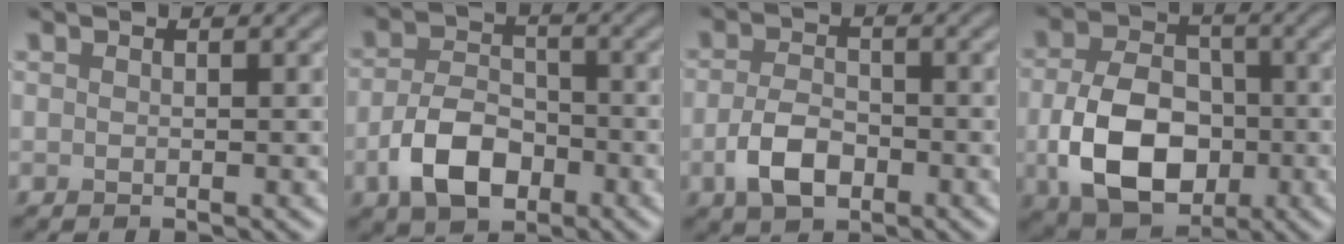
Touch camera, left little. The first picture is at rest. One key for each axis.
{"total": 5.6, "fx": -2.6, "fy": 3.4, "fz": 3.6, "tx": -0.070, "ty": -0.002, "tz": -0.051}
{"total": 3.9, "fx": -1.7, "fy": 2.3, "fz": 2.7, "tx": -0.059, "ty": -0.002, "tz": -0.037}
{"total": 9.6, "fx": -2.1, "fy": 6.7, "fz": 6.6, "tx": -0.142, "ty": -0.016, "tz": -0.035}